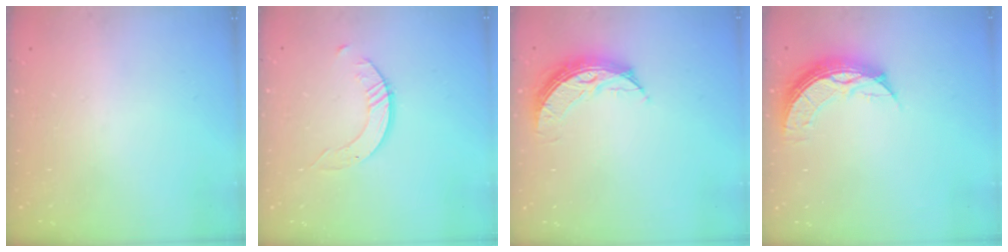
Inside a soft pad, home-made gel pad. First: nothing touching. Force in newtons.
{"total": 2.4, "press": 2.4, "slide": 0.3}
{"total": 9.3, "press": 9.3, "slide": 0.0}
{"total": 8.4, "press": 8.4, "slide": 0.8}